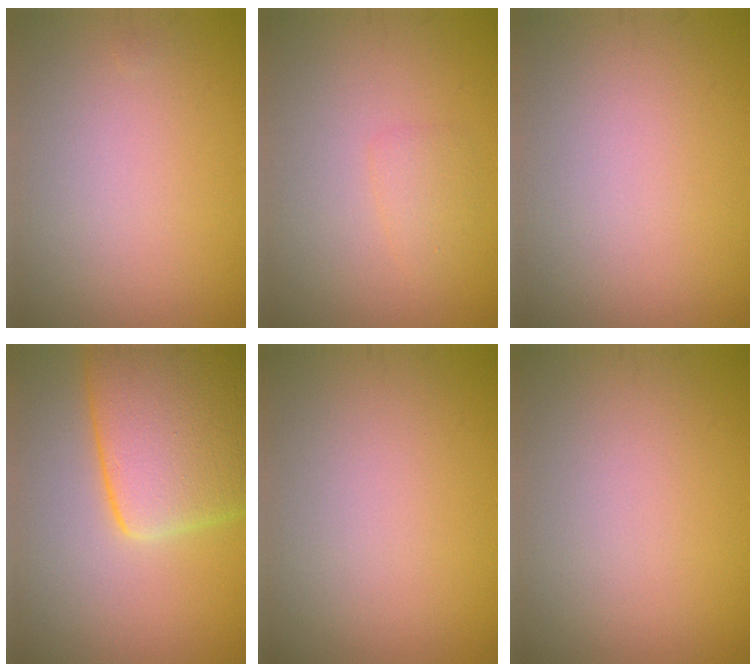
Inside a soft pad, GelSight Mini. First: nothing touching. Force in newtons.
{"total": 1.2, "press": 1.2, "slide": 0.1}
{"total": 0.0}
{"total": 10.8, "press": 10.8, "slide": 0.5}
{"total": 0.0}
{"total": 0.0}